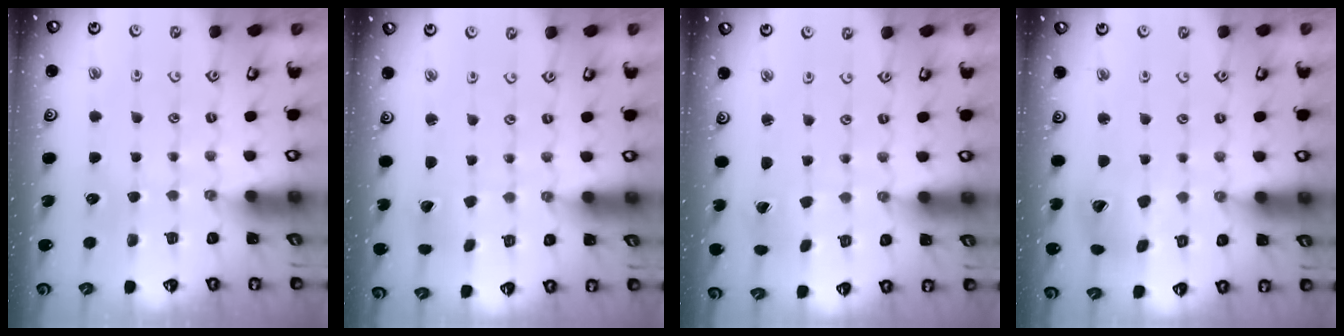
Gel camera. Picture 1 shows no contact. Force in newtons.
{"total": 1.1, "press": 1.1, "slide": 0.1}
{"total": 0.0}
{"total": 9.6, "press": 9.6, "slide": 1.2}